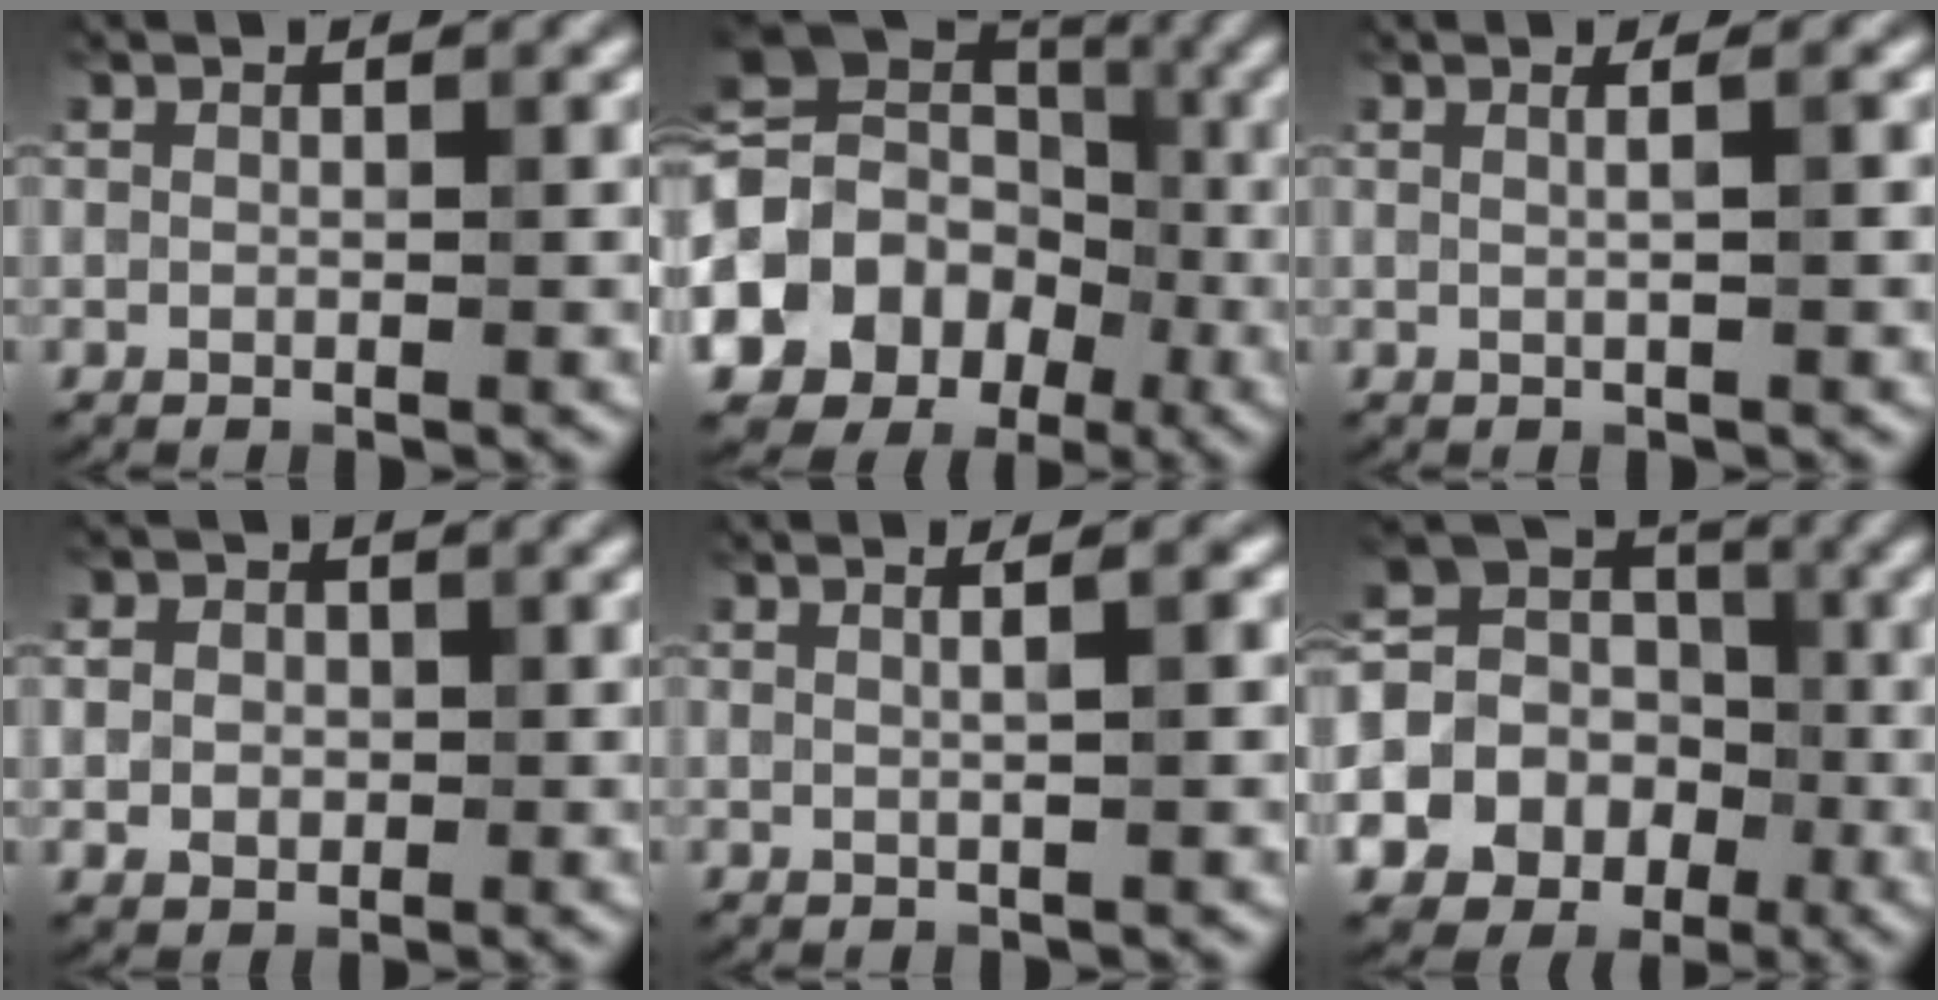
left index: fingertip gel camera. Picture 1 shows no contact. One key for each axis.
{"total": 12.3, "fx": -3.4, "fy": 10.4, "fz": 5.8, "tx": -0.114, "ty": 0.000, "tz": -0.075}
{"total": 2.0, "fx": 0.5, "fy": 0.9, "fz": 1.7, "tx": -0.008, "ty": 0.001, "tz": -0.012}
{"total": 3.0, "fx": 0.1, "fy": 2.7, "fz": 1.3, "tx": -0.015, "ty": 0.004, "tz": -0.008}
{"total": 3.1, "fx": 1.0, "fy": 1.4, "fz": 2.6, "tx": -0.011, "ty": 0.010, "tz": -0.016}
{"total": 14.3, "fx": -4.3, "fy": 12.9, "fz": 4.5, "tx": -0.118, "ty": -0.019, "tz": -0.086}